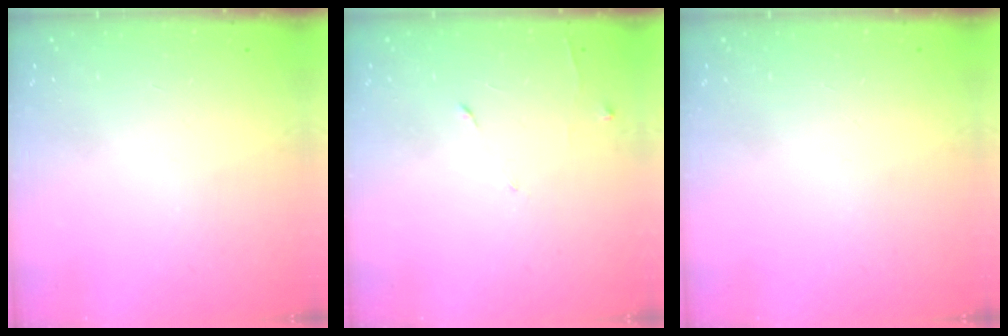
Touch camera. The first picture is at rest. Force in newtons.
{"total": 5.1, "press": 5.1, "slide": 0.8}
{"total": 0.0}